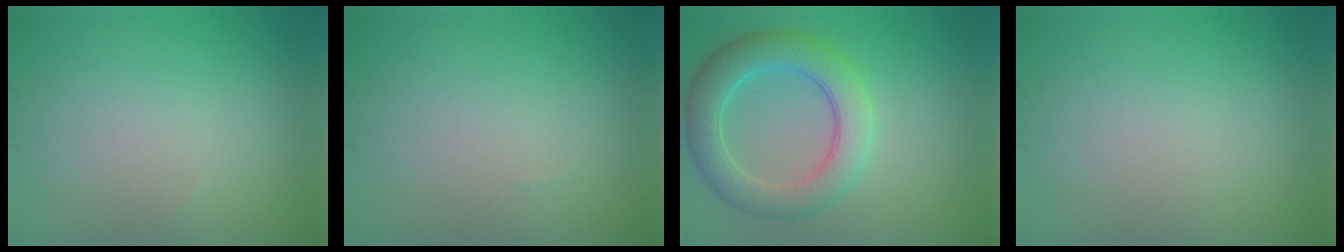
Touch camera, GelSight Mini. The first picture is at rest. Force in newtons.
{"total": 0.0}
{"total": 6.0, "press": 6.0, "slide": 0.2}
{"total": 0.0}